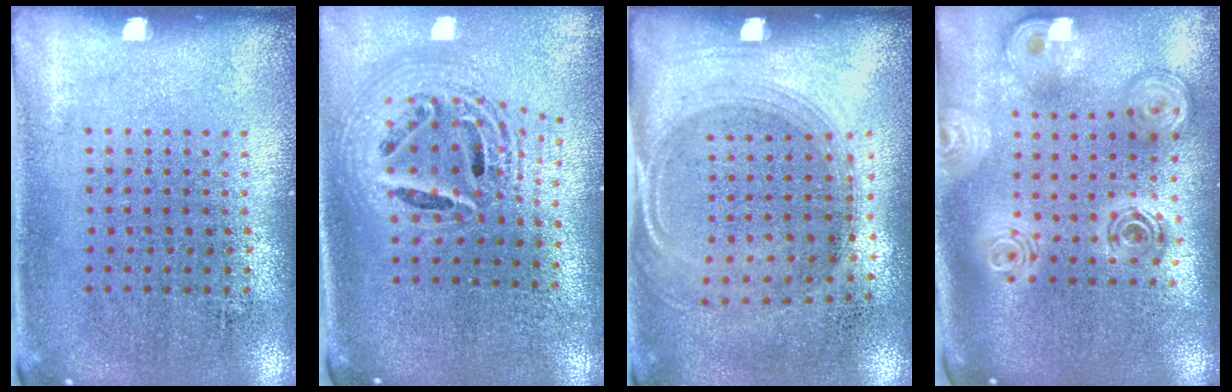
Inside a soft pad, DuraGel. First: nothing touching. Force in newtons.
{"total": 2.3, "press": 1.8, "slide": 1.5}
{"total": 1.5, "press": 1.3, "slide": 0.7}
{"total": 2.6, "press": 2.0, "slide": 1.7}